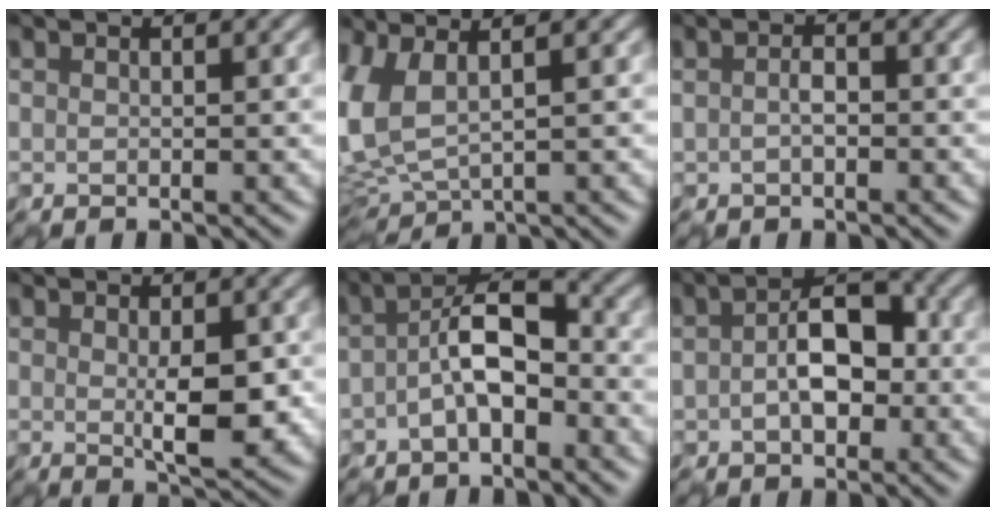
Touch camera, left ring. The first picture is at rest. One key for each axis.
{"total": 5.7, "fx": 1.2, "fy": 2.7, "fz": 4.9, "tx": -0.134, "ty": 0.008, "tz": 0.023}
{"total": 0.9, "fx": -0.3, "fy": 0.4, "fz": 0.8, "tx": -0.019, "ty": 0.006, "tz": -0.009}
{"total": 3.5, "fx": -0.2, "fy": 1.1, "fz": 3.3, "tx": -0.058, "ty": -0.002, "tz": 0.002}
{"total": 4.9, "fx": -1.1, "fy": 2.4, "fz": 4.2, "tx": -0.074, "ty": 0.014, "tz": -0.029}
{"total": 4.9, "fx": -0.2, "fy": 3.1, "fz": 3.8, "tx": -0.060, "ty": 0.010, "tz": -0.010}